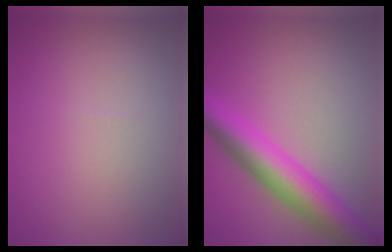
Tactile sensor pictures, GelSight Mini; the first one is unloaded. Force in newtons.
{"total": 7.0, "press": 7.0, "slide": 0.2}